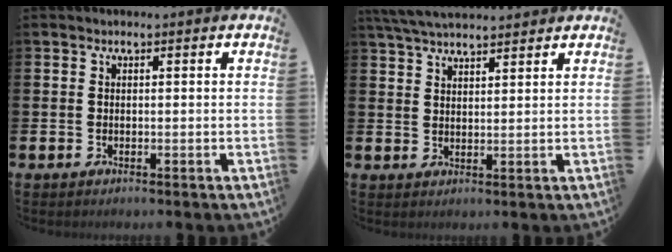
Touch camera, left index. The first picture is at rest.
{"total": 4.6, "force": [4.4, 0.9, 1.2], "torque": [-0.031, -0.015, 0.080]}